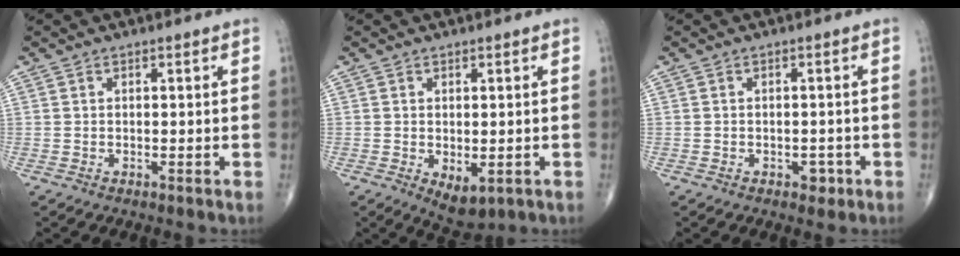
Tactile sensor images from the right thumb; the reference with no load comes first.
{"total": 5.0, "force": [-1.3, 2.7, 4.0], "torque": [-0.051, -0.007, -0.004]}
{"total": 2.0, "force": [-1.0, 1.4, 1.1], "torque": [-0.006, 0.004, -0.010]}